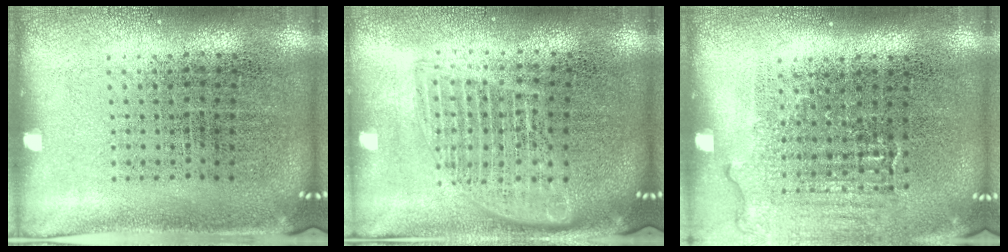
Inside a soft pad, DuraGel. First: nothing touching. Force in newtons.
{"total": 1.6, "press": 1.5, "slide": 0.8}
{"total": 1.0, "press": 1.0, "slide": 0.3}